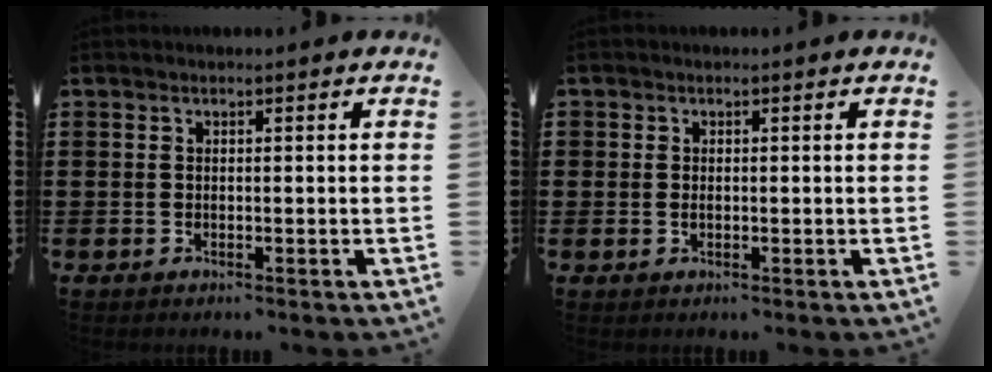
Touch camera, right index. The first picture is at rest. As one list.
[{"total": 0.7, "force": [0.0, 0.6, 0.3], "torque": [-0.008, 0.002, 0.000]}]